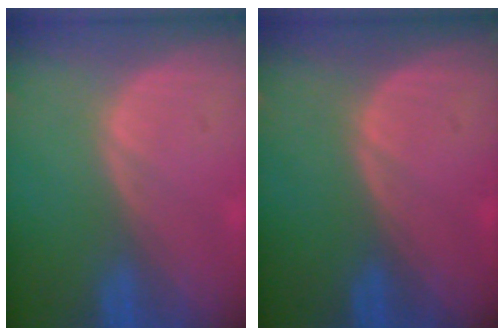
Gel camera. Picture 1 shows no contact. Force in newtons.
{"total": 0.0}